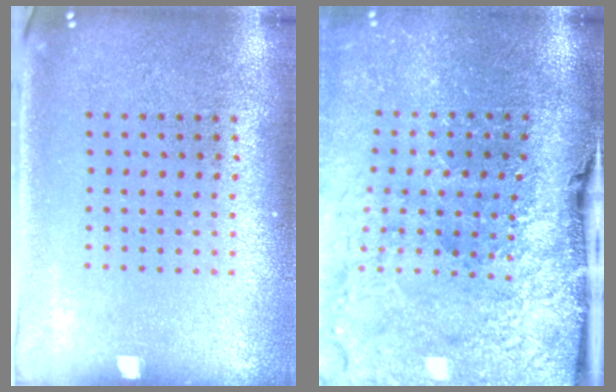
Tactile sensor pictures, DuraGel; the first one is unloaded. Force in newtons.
{"total": 4.8, "press": 3.7, "slide": 3.0}